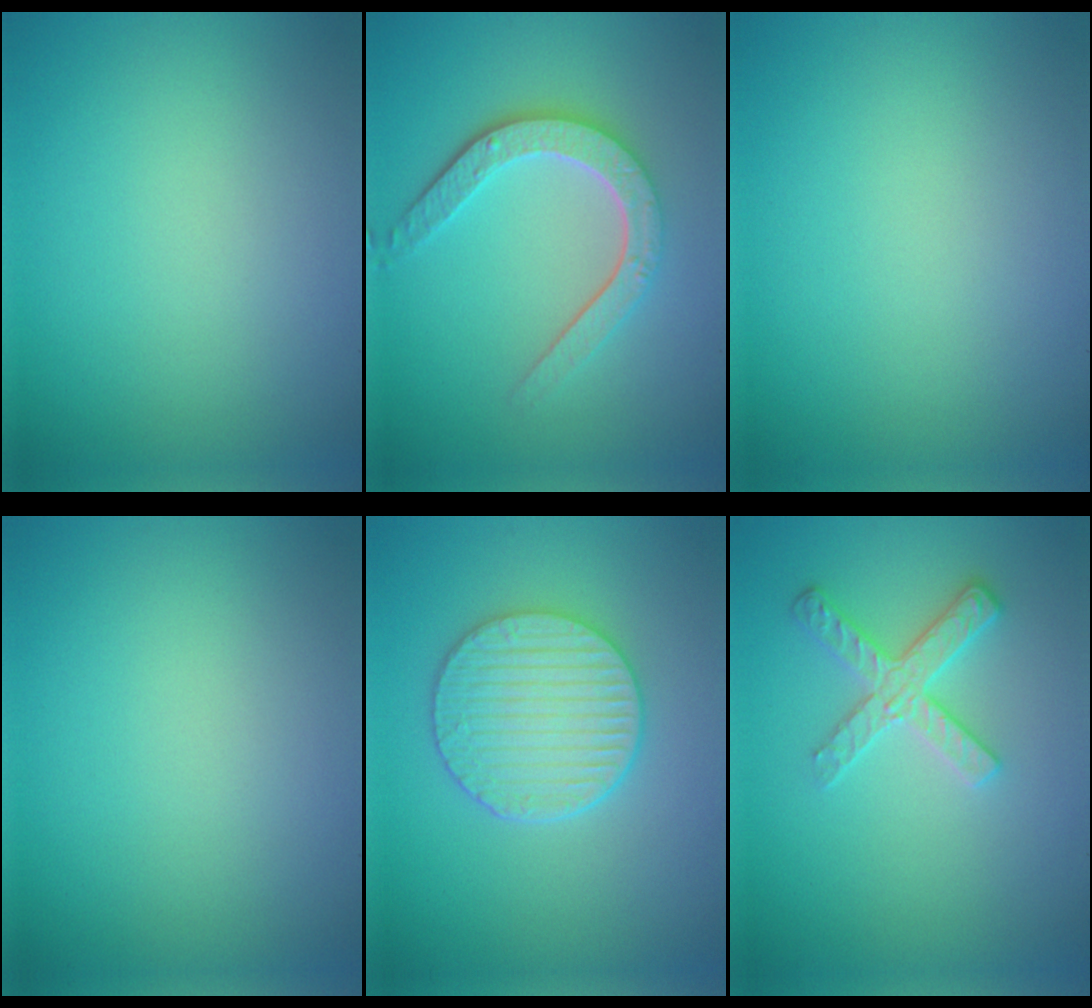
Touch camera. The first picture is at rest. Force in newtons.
{"total": 4.6, "press": 3.5, "slide": 3.0}
{"total": 0.0}
{"total": 0.0}
{"total": 5.5, "press": 4.5, "slide": 3.1}
{"total": 2.7, "press": 2.6, "slide": 0.5}